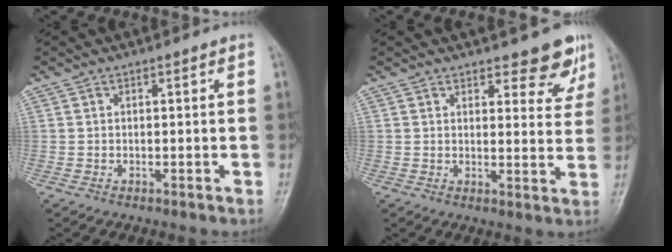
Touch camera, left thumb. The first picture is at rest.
{"total": 6.8, "force": [5.2, 2.7, 3.4], "torque": [-0.007, -0.035, 0.058]}